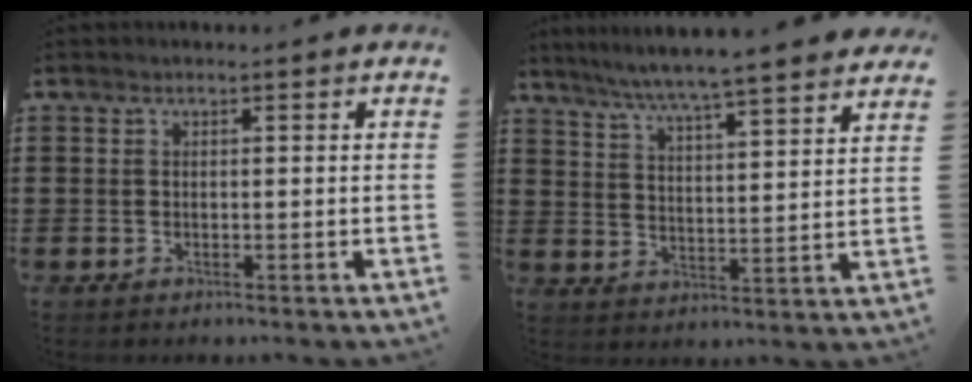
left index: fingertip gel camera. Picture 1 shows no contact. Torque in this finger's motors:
{"motor_torque": [2.13, -0.01, 1.05, 0.21]}